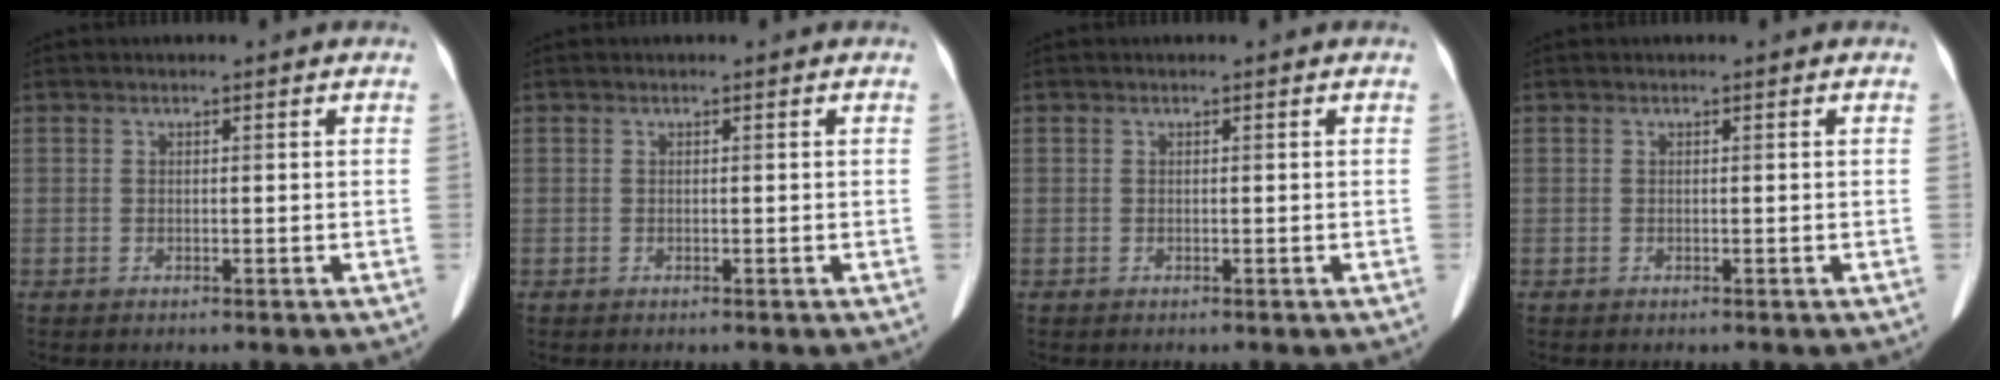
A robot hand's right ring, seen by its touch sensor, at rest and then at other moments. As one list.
[{"total": 0.0}, {"total": 0.0}, {"total": 0.0}]